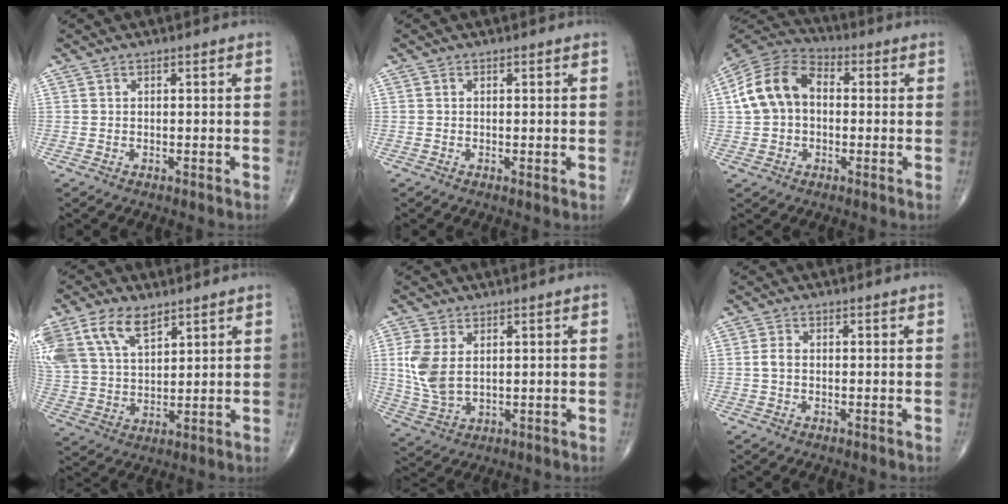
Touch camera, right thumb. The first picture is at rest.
{"total": 0.5, "force": [0.0, 0.2, 0.5], "torque": [-0.012, -0.003, -0.002]}
{"total": 12.7, "force": [0.8, 9.3, 8.6], "torque": [-0.153, 0.034, 0.002]}
{"total": 16.7, "force": [9.2, 9.6, 10.1], "torque": [-0.219, -0.004, 0.182]}
{"total": 8.6, "force": [1.6, 5.4, 6.6], "torque": [-0.144, -0.007, 0.045]}
{"total": 1.8, "force": [-0.2, 1.2, 1.3], "torque": [-0.027, 0.004, -0.007]}